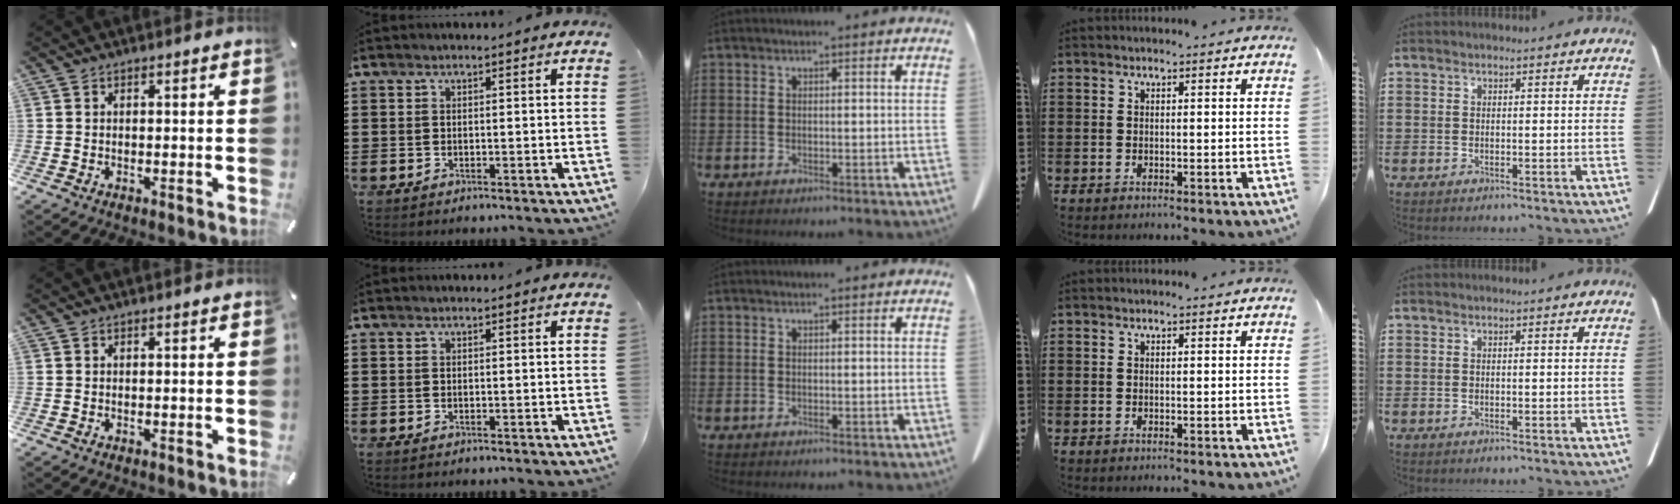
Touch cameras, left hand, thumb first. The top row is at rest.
{}